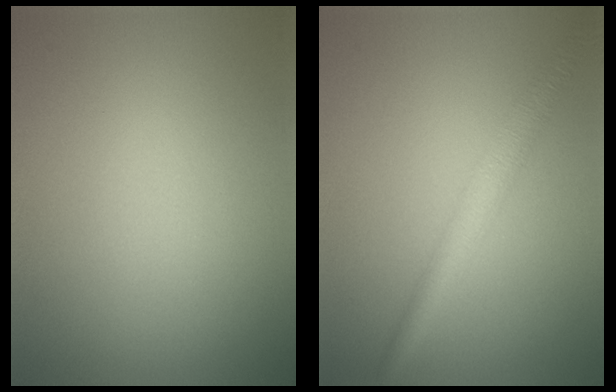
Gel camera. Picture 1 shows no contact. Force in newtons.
{"total": 3.4, "press": 3.4, "slide": 0.1}